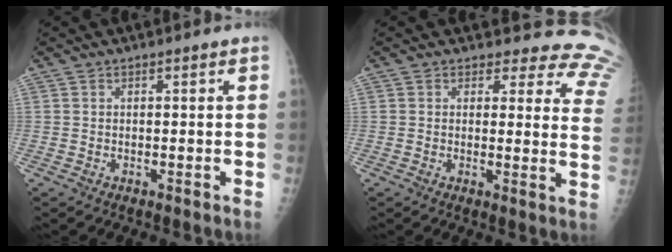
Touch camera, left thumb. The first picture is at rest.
{"total": 14.2, "force": [13.4, 4.5, 0.8], "torque": [0.045, -0.119, 0.104]}